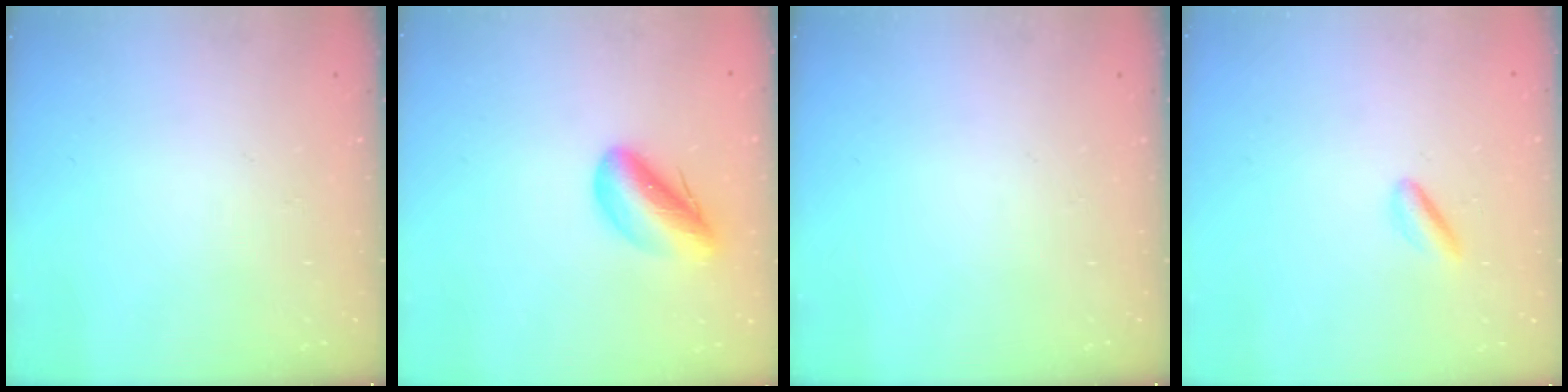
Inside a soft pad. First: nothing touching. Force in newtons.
{"total": 8.9, "press": 8.8, "slide": 1.2}
{"total": 0.0}
{"total": 2.7, "press": 2.6, "slide": 0.7}